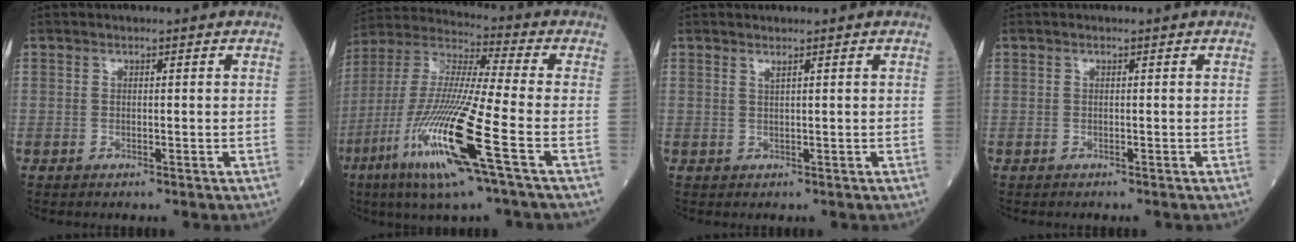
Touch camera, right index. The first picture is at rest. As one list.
[{"total": 19.0, "force": [-7.5, 0.2, 17.4], "torque": [-0.388, -0.034, -0.147]}, {"total": 0.8, "force": [0.6, -0.2, 0.4], "torque": [-0.013, -0.005, 0.018]}, {"total": 0.0}]